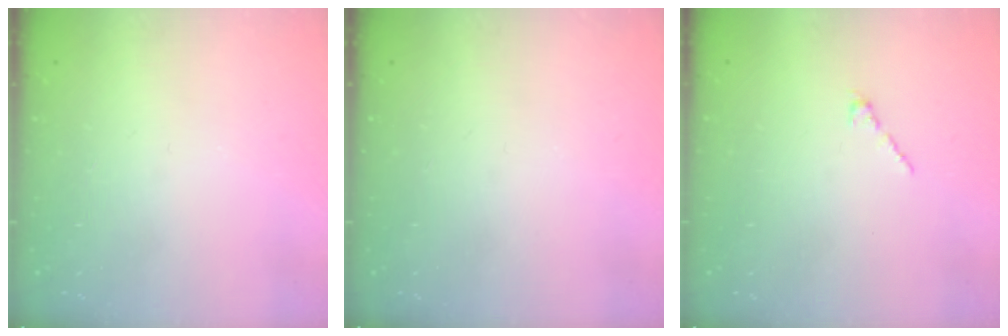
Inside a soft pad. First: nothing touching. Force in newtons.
{"total": 0.0}
{"total": 2.1, "press": 2.0, "slide": 0.7}